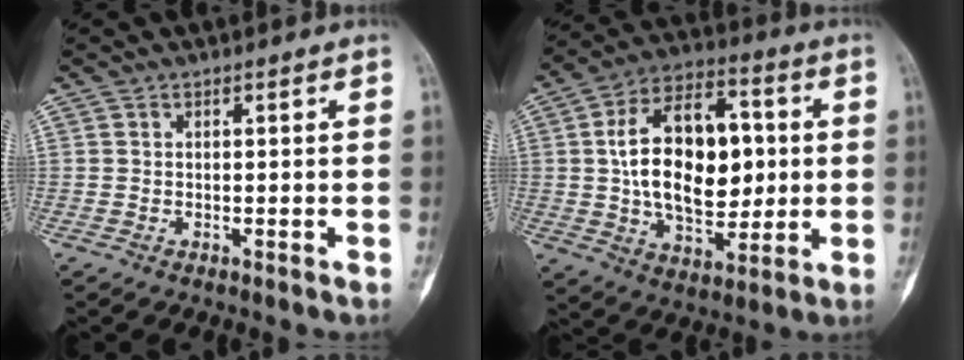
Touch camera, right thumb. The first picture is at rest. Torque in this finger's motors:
{"motor_torque": [-0.42, 2.63, 1.10, 0.34, 0.22]}